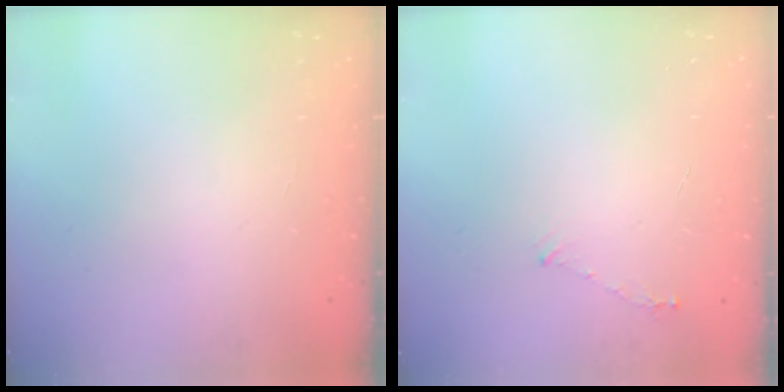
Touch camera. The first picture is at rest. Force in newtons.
{"total": 3.7, "press": 3.6, "slide": 0.4}